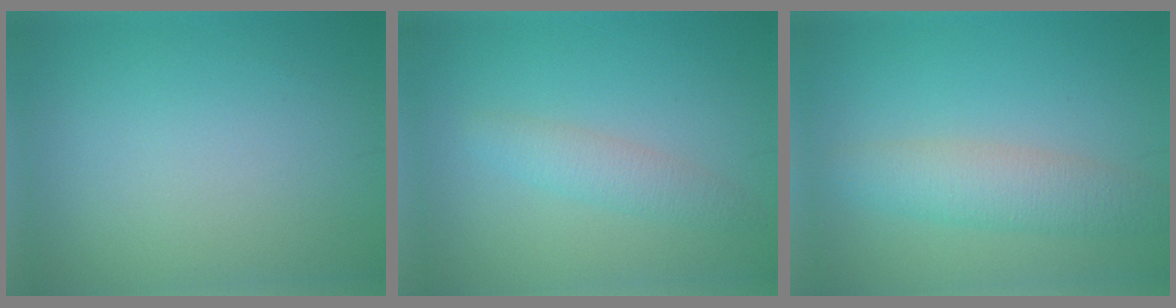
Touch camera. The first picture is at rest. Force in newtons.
{"total": 2.2, "press": 2.2, "slide": 0.1}
{"total": 4.0, "press": 4.0, "slide": 0.1}